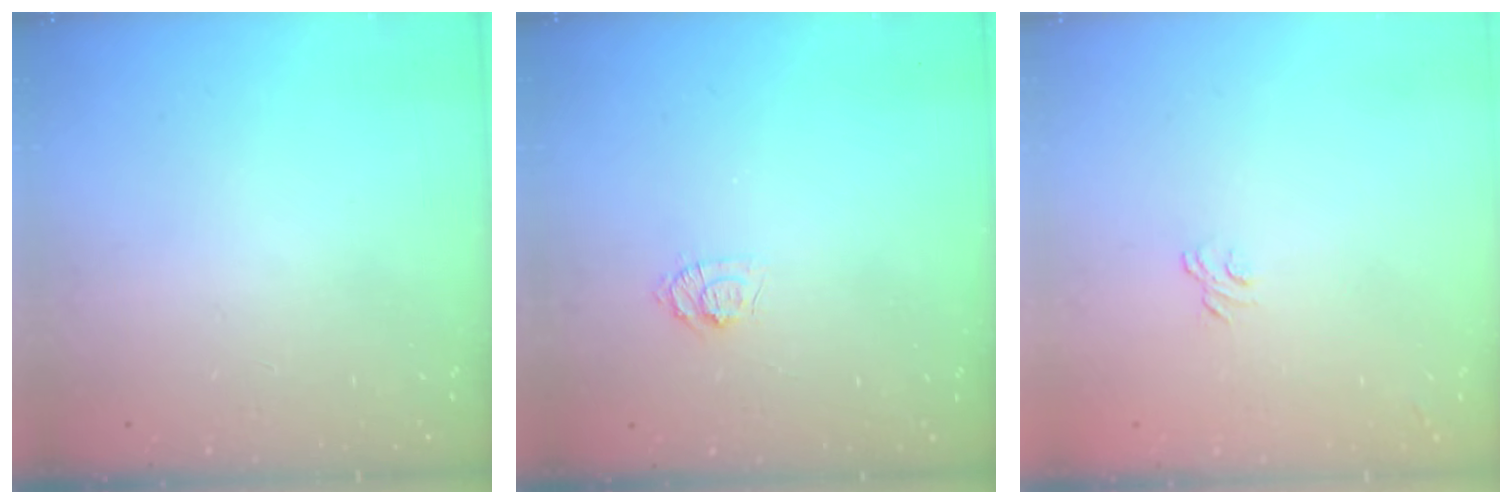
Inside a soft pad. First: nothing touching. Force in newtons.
{"total": 7.1, "press": 7.0, "slide": 0.9}
{"total": 3.2, "press": 3.1, "slide": 1.0}